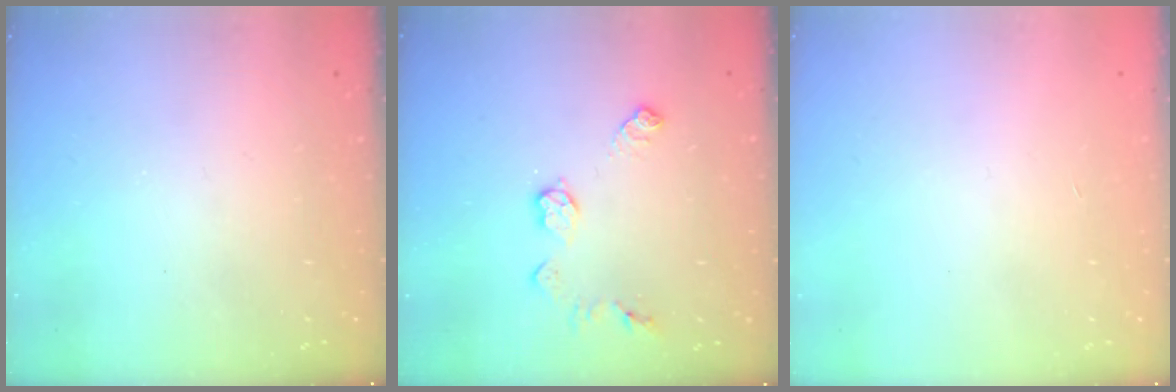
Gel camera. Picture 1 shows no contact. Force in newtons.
{"total": 7.5, "press": 7.5, "slide": 0.3}
{"total": 0.0}